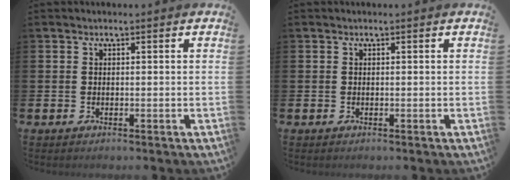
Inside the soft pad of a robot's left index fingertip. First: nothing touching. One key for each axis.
{"total": 0.0}